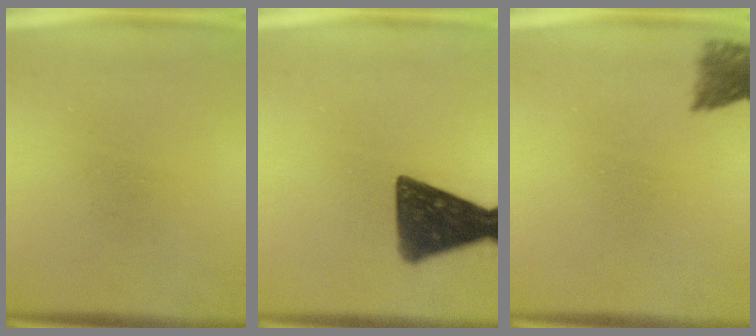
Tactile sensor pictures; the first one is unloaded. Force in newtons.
{"total": 14.0}
{"total": 4.0}